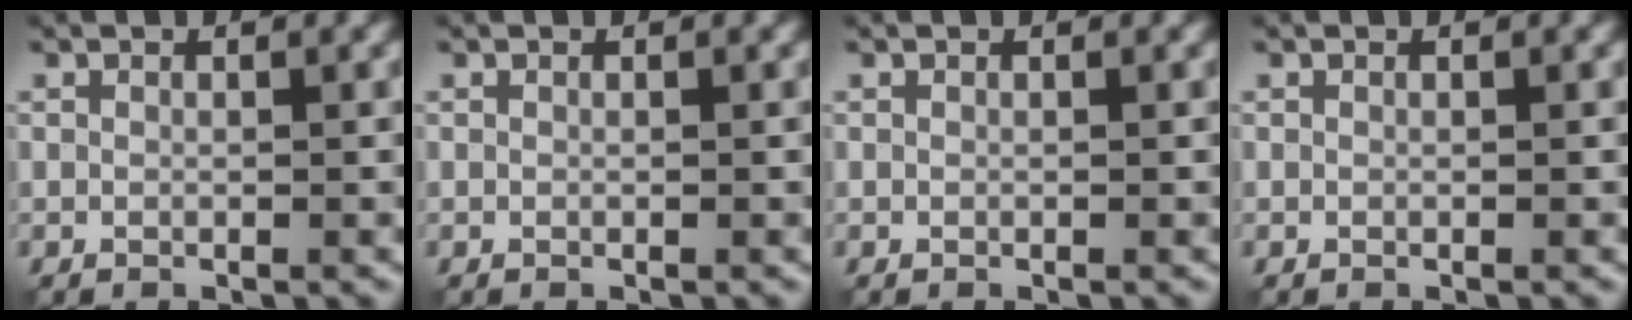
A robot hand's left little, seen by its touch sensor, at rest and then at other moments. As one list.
[{"total": 0.0}, {"total": 0.0}, {"total": 0.0}]